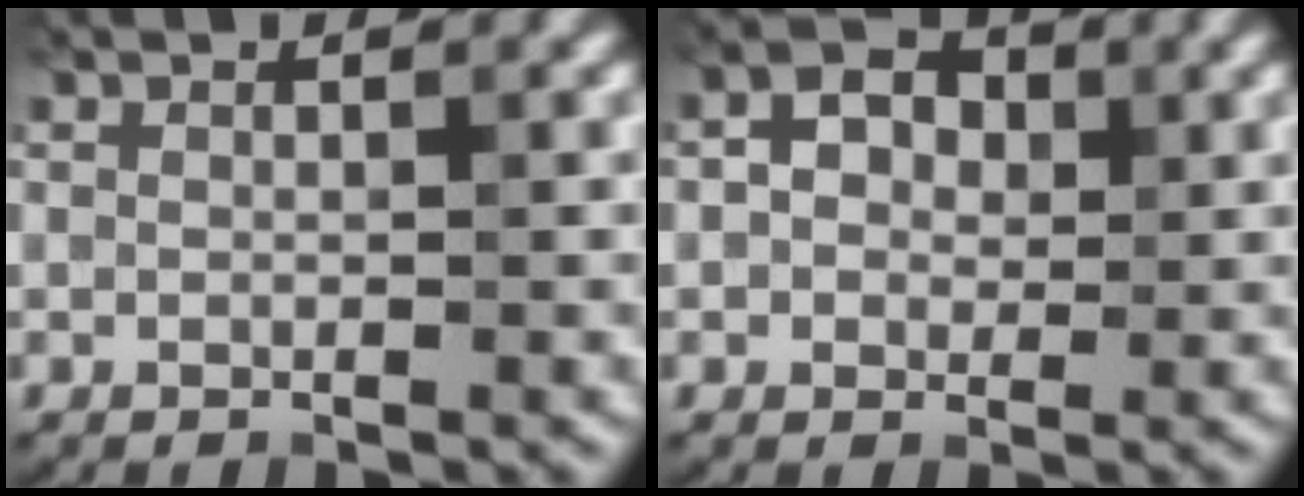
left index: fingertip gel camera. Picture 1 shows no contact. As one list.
[{"total": 3.2, "force": [0.3, 2.5, 2.0], "torque": [-0.036, 0.003, -0.004]}]